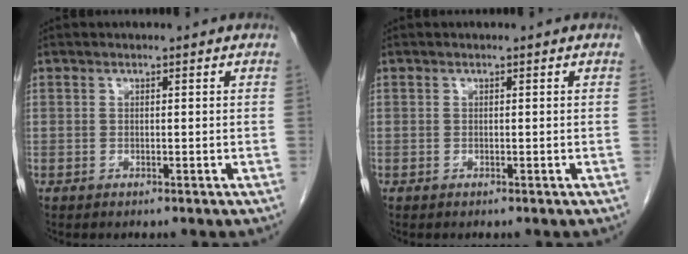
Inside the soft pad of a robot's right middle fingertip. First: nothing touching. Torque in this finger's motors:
{"motor_torque": [0.57, -0.57, 0.02, -0.01]}